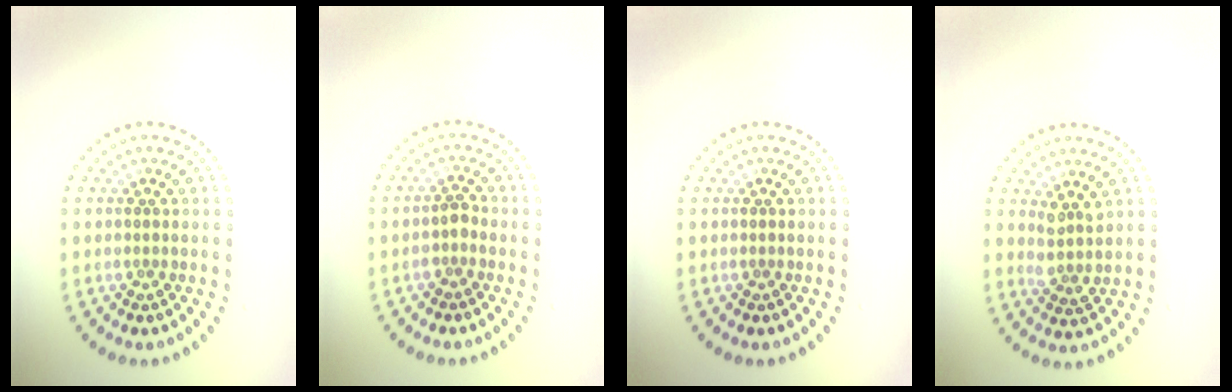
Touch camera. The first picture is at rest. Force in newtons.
{"total": 1.0, "press": 0.9, "slide": 0.5}
{"total": 0.0}
{"total": 2.0, "press": 1.6, "slide": 1.2}